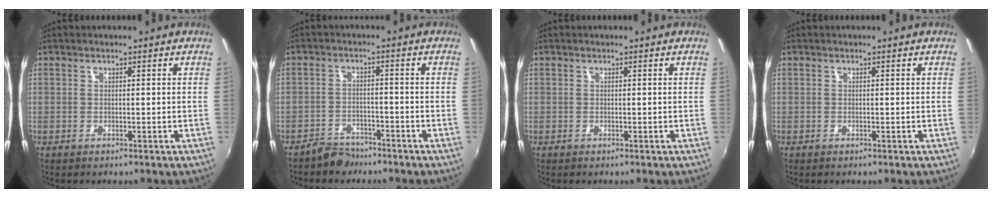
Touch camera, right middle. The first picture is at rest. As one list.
[{"total": 4.5, "force": [-4.0, 2.0, 0.6], "torque": [-0.028, 0.008, -0.067]}, {"total": 0.0}, {"total": 0.0}]